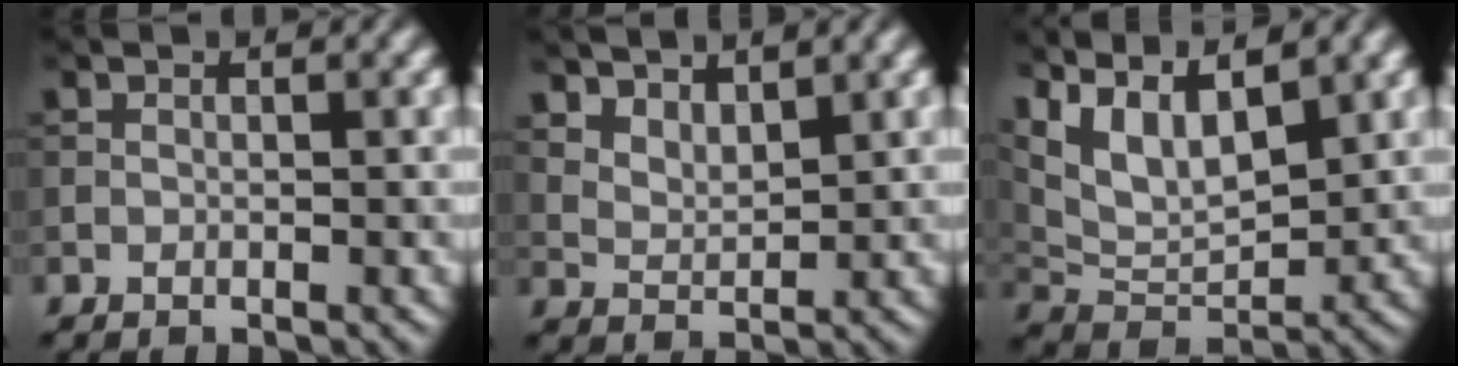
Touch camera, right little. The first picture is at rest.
{"total": 3.9, "force": [3.2, 1.4, 1.8], "torque": [-0.039, -0.002, 0.064]}
{"total": 7.7, "force": [4.4, 3.4, 5.4], "torque": [-0.106, 0.003, 0.084]}